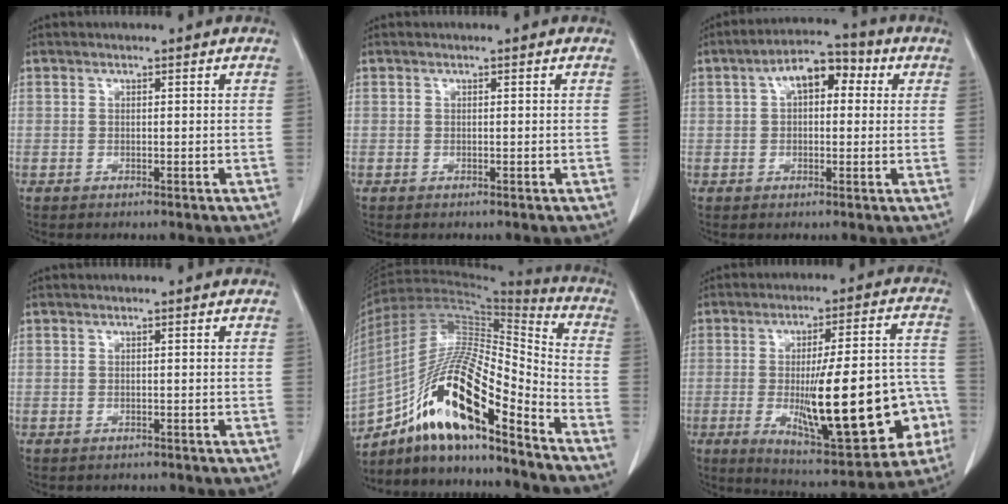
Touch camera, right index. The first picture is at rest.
{"total": 0.0}
{"total": 8.2, "force": [2.4, 4.0, 6.7], "torque": [-0.103, 0.042, 0.032]}
{"total": 1.0, "force": [-0.8, 0.5, 0.2], "torque": [-0.006, 0.001, -0.011]}
{"total": 22.8, "force": [-13.7, 4.1, 17.7], "torque": [-0.326, -0.004, -0.239]}
{"total": 22.3, "force": [-5.0, 5.1, 21.1], "torque": [-0.272, 0.014, -0.049]}